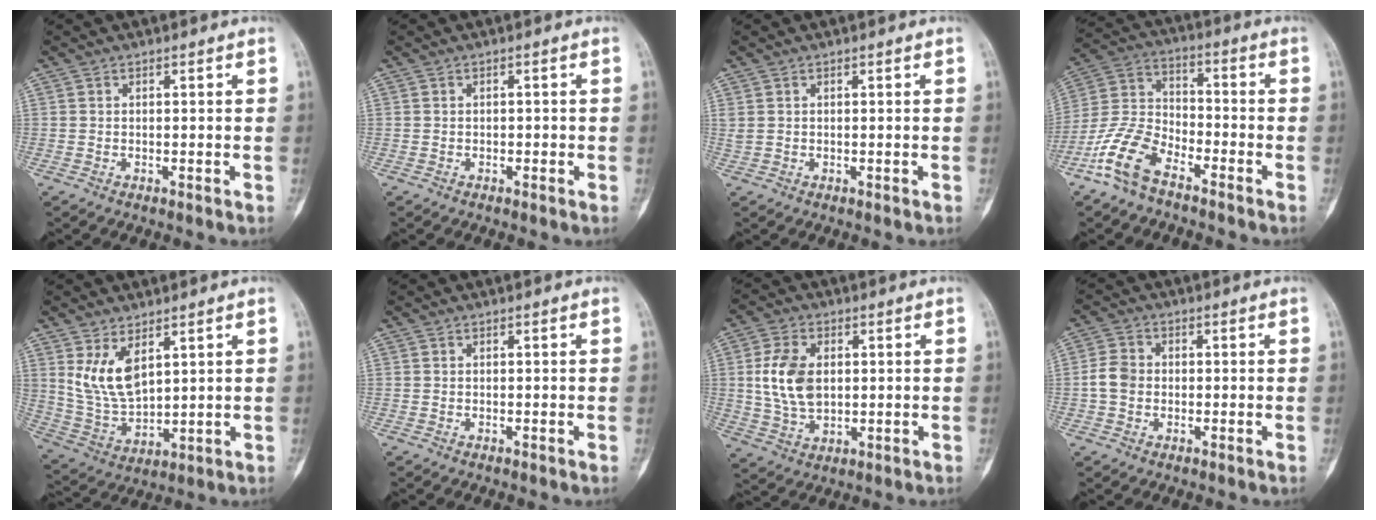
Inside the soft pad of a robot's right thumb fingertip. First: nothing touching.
{"total": 0.6, "force": [-0.1, 0.5, 0.3], "torque": [-0.003, 0.003, -0.002]}
{"total": 0.9, "force": [0.4, 0.6, 0.6], "torque": [-0.012, 0.005, 0.013]}
{"total": 11.6, "force": [-7.6, 5.5, 6.8], "torque": [-0.150, 0.045, -0.159]}
{"total": 9.9, "force": [4.4, 5.2, 7.2], "torque": [-0.129, -0.027, 0.106]}
{"total": 0.0}
{"total": 11.3, "force": [1.4, 7.4, 8.5], "torque": [-0.158, -0.004, 0.035]}
{"total": 4.5, "force": [-0.5, 3.7, 2.5], "torque": [-0.044, 0.010, -0.016]}